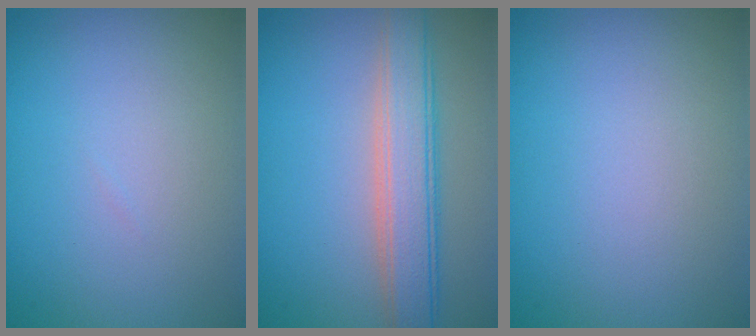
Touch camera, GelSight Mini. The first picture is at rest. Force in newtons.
{"total": 4.9, "press": 4.9, "slide": 0.3}
{"total": 0.0}